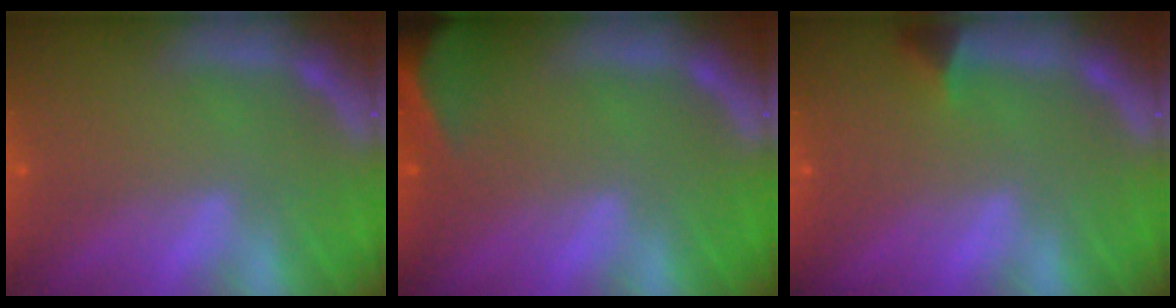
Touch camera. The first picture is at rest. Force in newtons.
{"total": 8.9}
{"total": 1.4}